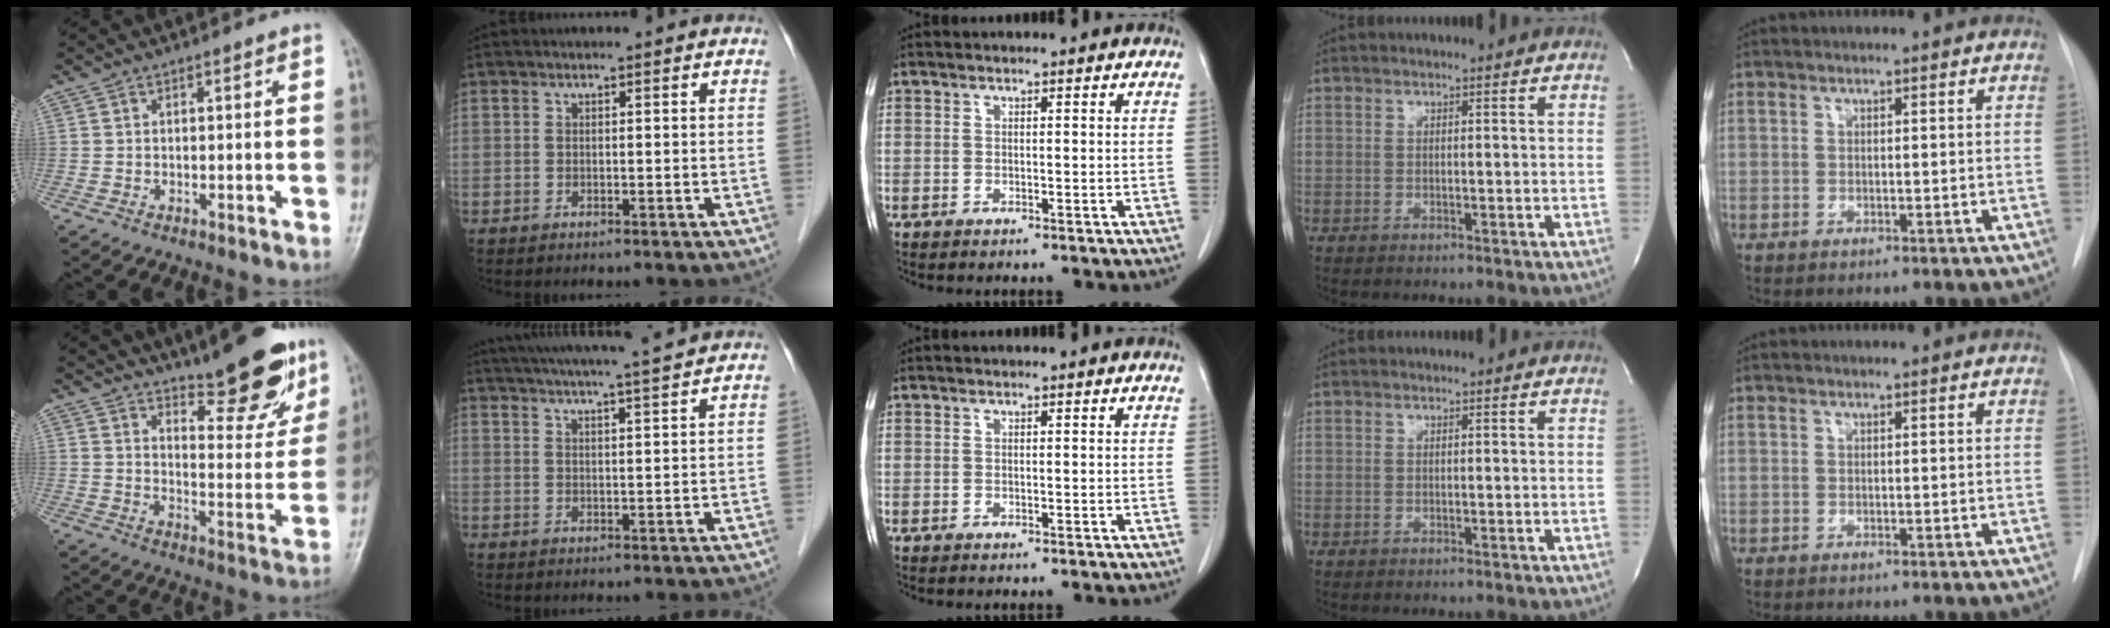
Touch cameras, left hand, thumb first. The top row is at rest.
{"thumb": {"total": 15.6, "force": [11.3, 4.9, 9.6], "torque": [-0.088, -0.072, 0.164]}, "index": {"total": 13.9, "force": [12.5, -0.3, 6.1], "torque": [-0.106, 0.017, 0.173]}}